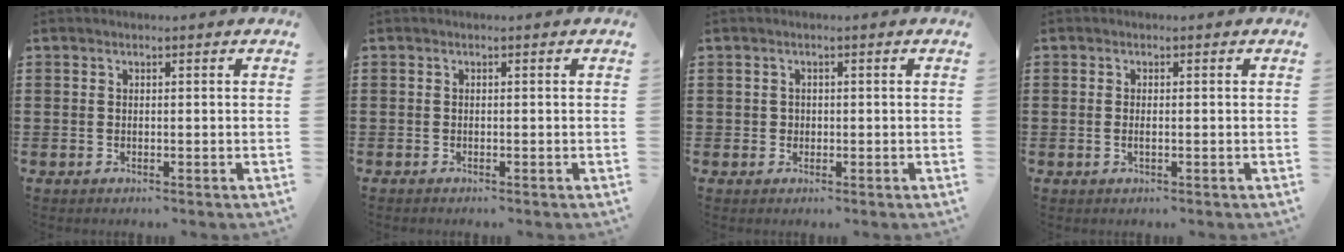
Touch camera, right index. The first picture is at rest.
{"total": 0.0}
{"total": 0.9, "force": [0.0, 0.9, 0.2], "torque": [-0.007, 0.005, 0.000]}
{"total": 0.8, "force": [-0.1, 0.1, 0.7], "torque": [-0.014, -0.004, -0.001]}